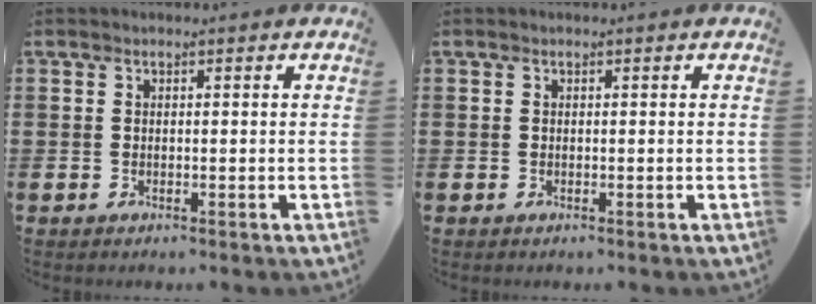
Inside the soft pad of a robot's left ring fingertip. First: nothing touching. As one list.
[{"total": 0.0}]